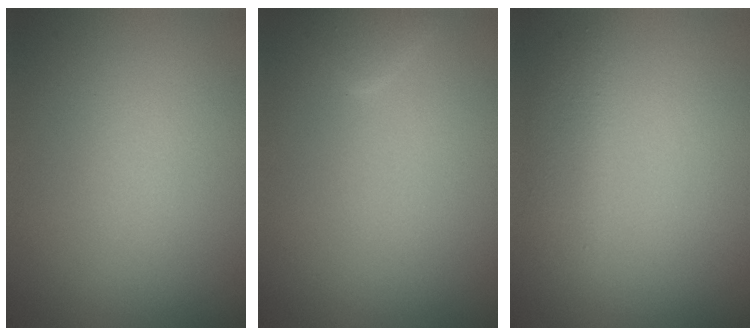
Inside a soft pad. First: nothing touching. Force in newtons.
{"total": 1.3, "press": 1.3, "slide": 0.0}
{"total": 1.7, "press": 1.7, "slide": 0.1}